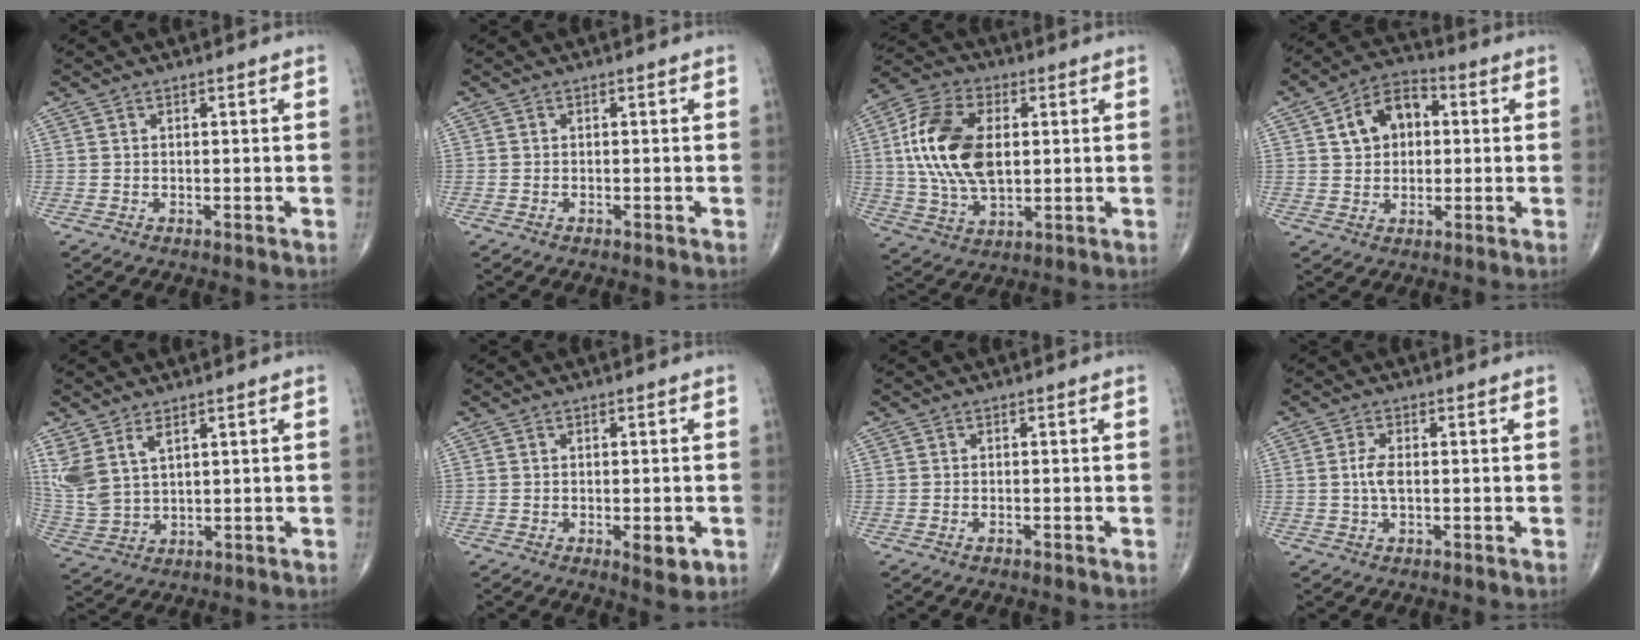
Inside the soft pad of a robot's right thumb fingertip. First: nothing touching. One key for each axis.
{"total": 0.0}
{"total": 17.5, "fx": 2.2, "fy": 10.3, "fz": 14.0, "tx": -0.270, "ty": 0.002, "tz": 0.040}
{"total": 9.9, "fx": 2.1, "fy": 7.1, "fz": 6.6, "tx": -0.088, "ty": 0.015, "tz": 0.027}
{"total": 9.2, "fx": 4.3, "fy": 5.0, "fz": 6.3, "tx": -0.143, "ty": -0.011, "tz": 0.103}
{"total": 4.1, "fx": -1.3, "fy": 1.6, "fz": 3.6, "tx": -0.038, "ty": -0.006, "tz": -0.012}
{"total": 0.6, "fx": -0.4, "fy": 0.1, "fz": 0.4, "tx": -0.010, "ty": 0.004, "tz": -0.007}
{"total": 3.0, "fx": 0.0, "fy": 1.3, "fz": 2.7, "tx": -0.060, "ty": 0.002, "tz": -0.003}